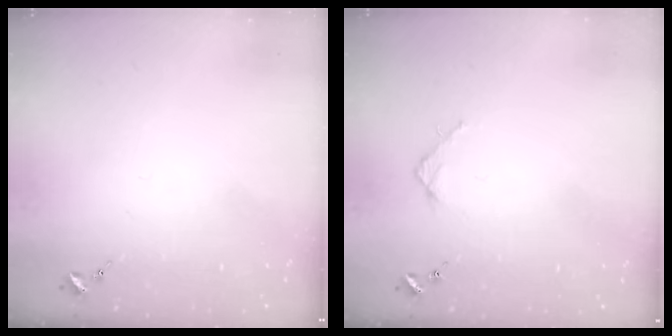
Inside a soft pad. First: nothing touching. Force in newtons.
{"total": 2.7, "press": 2.7, "slide": 0.3}